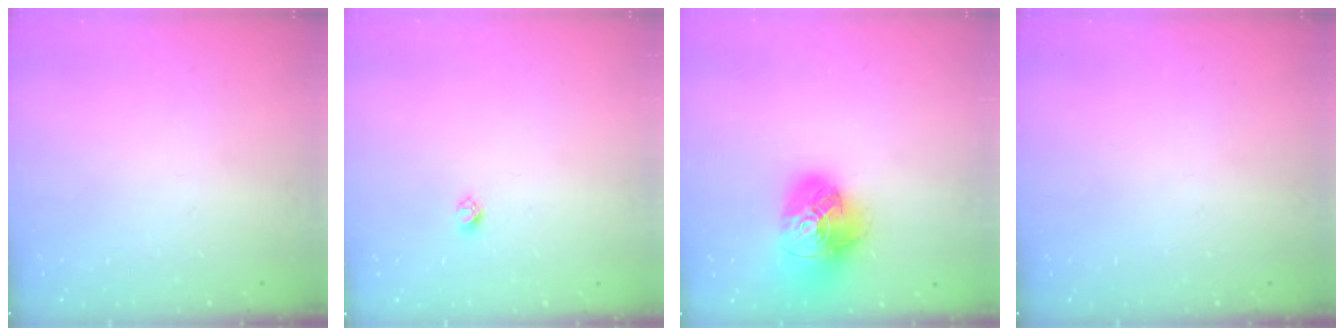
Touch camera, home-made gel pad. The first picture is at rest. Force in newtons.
{"total": 2.4, "press": 2.4, "slide": 0.2}
{"total": 18.0, "press": 17.9, "slide": 2.0}
{"total": 0.0}